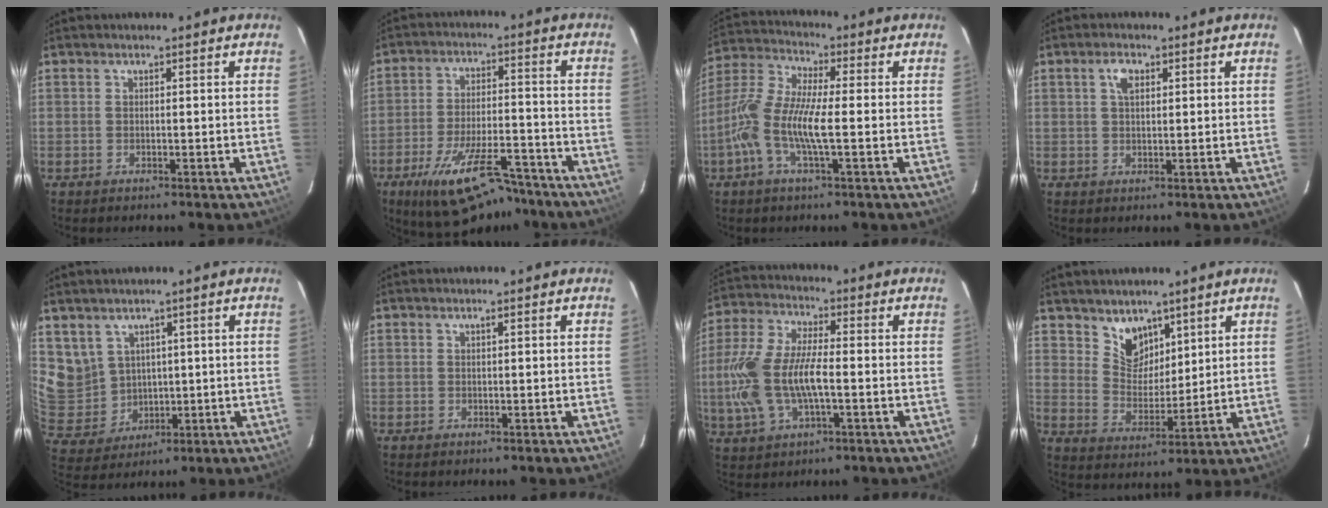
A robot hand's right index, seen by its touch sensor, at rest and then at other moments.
{"total": 17.1, "force": [-12.4, 5.6, 10.4], "torque": [-0.193, -0.020, -0.191]}
{"total": 11.1, "force": [-2.5, 2.0, 10.6], "torque": [-0.228, 0.005, -0.059]}
{"total": 3.0, "force": [1.2, 1.6, 2.2], "torque": [-0.042, 0.009, 0.022]}
{"total": 8.6, "force": [4.7, 6.8, 2.2], "torque": [-0.048, 0.005, 0.124]}
{"total": 0.0}
{"total": 14.4, "force": [-2.4, 6.1, 12.8], "torque": [-0.283, 0.002, -0.046]}
{"total": 7.1, "force": [5.1, 4.6, 2.0], "torque": [-0.024, 0.000, 0.101]}